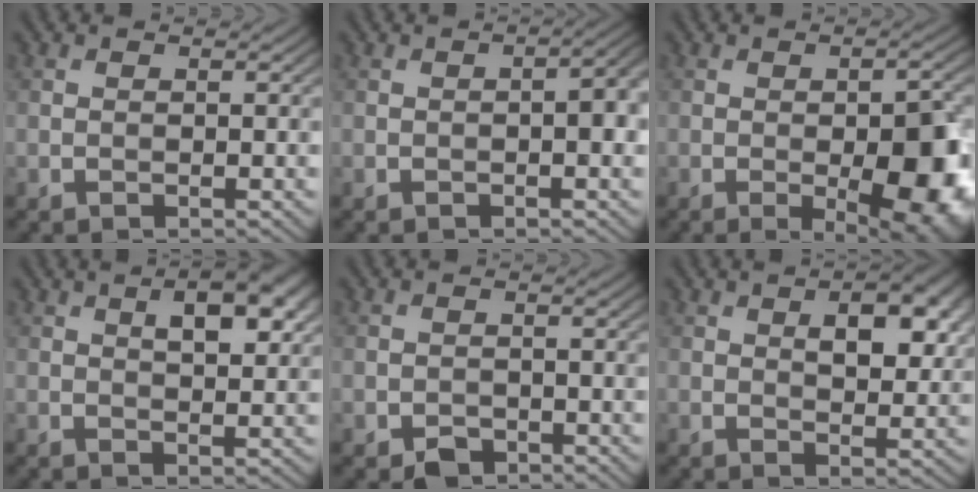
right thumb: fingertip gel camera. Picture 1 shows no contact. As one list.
[{"total": 3.1, "force": [-0.6, 0.9, 2.9], "torque": [-0.041, 0.007, -0.011]}, {"total": 10.8, "force": [-2.7, 4.1, 9.6], "torque": [-0.115, -0.002, -0.034]}, {"total": 6.4, "force": [2.5, 2.7, 5.3], "torque": [-0.078, 0.006, 0.036]}, {"total": 1.9, "force": [-1.3, 1.2, 0.7], "torque": [-0.011, -0.002, -0.025]}, {"total": 7.3, "force": [2.1, 3.6, 5.9], "torque": [-0.083, 0.005, 0.032]}]